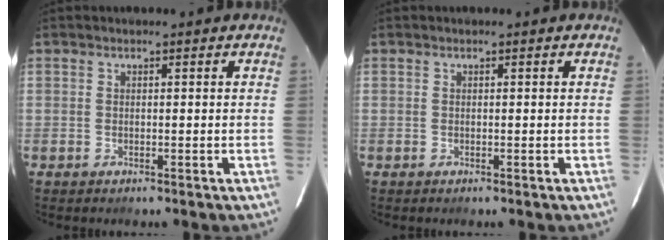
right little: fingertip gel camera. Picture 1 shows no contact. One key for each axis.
{"total": 0.0}